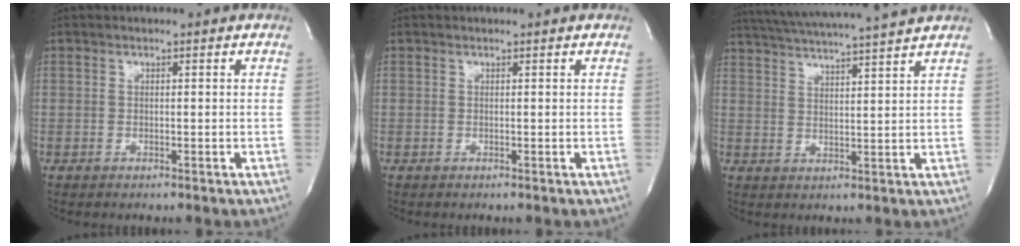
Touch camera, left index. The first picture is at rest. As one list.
[{"total": 0.0}, {"total": 14.4, "force": [13.0, -1.3, 6.0], "torque": [-0.118, -0.004, 0.189]}]